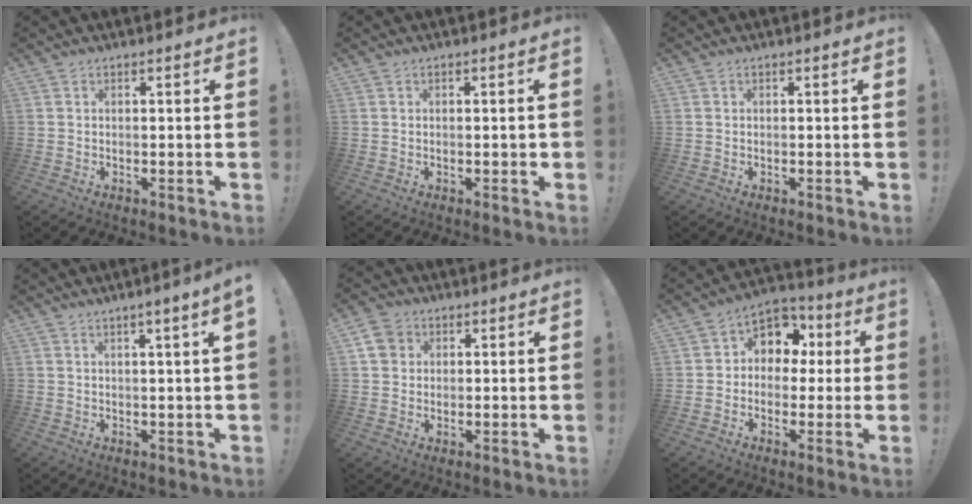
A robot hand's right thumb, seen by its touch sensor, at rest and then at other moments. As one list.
[{"total": 1.3, "force": [-0.4, 0.9, 0.8], "torque": [-0.020, 0.009, -0.007]}, {"total": 0.0}, {"total": 2.9, "force": [1.1, -0.6, 2.6], "torque": [-0.046, -0.002, 0.017]}, {"total": 5.9, "force": [2.3, 5.0, 2.0], "torque": [-0.034, -0.001, 0.047]}, {"total": 8.7, "force": [1.0, 7.9, 3.6], "torque": [-0.047, 0.001, 0.026]}]